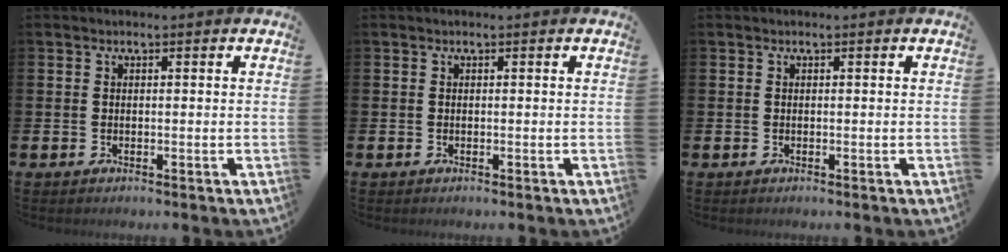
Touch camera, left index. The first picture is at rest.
{"total": 0.0}
{"total": 0.0}